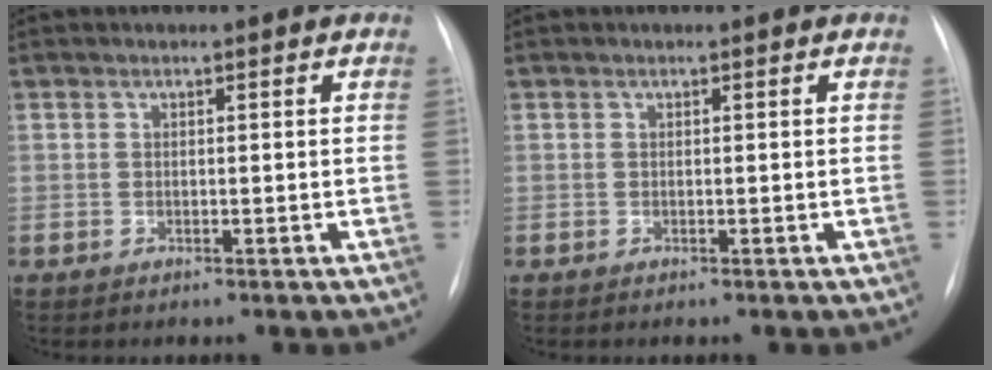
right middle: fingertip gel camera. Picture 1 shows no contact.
{"total": 0.0}